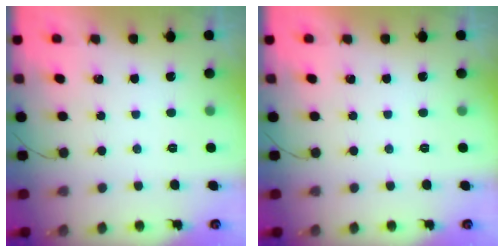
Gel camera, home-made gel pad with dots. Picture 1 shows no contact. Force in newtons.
{"total": 0.0}